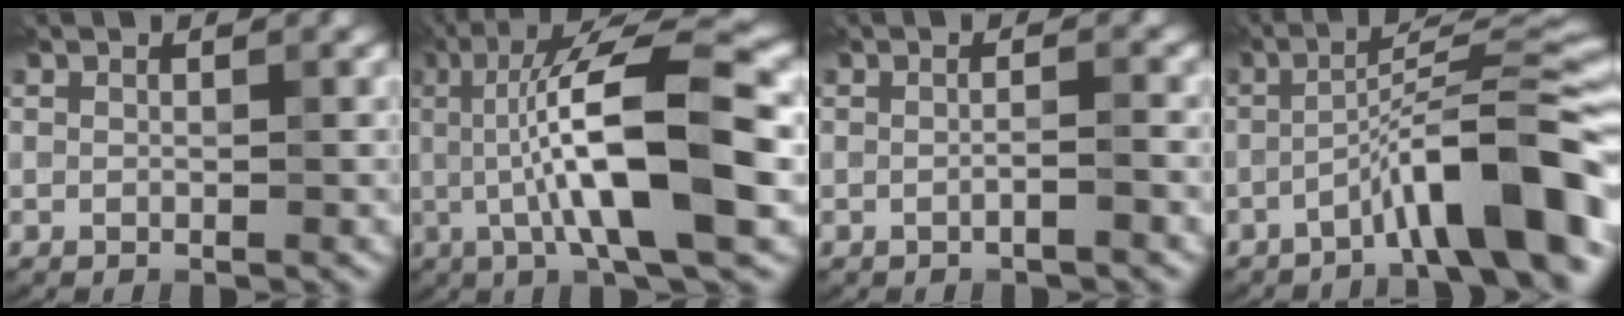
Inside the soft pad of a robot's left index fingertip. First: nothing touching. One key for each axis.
{"total": 12.4, "fx": 0.0, "fy": 2.9, "fz": 12.1, "tx": -0.189, "ty": 0.020, "tz": -0.008}
{"total": 1.1, "fx": -0.5, "fy": -0.1, "fz": 1.0, "tx": -0.012, "ty": 0.004, "tz": -0.013}
{"total": 9.3, "fx": -4.6, "fy": 1.0, "fz": 8.0, "tx": -0.116, "ty": 0.028, "tz": -0.079}